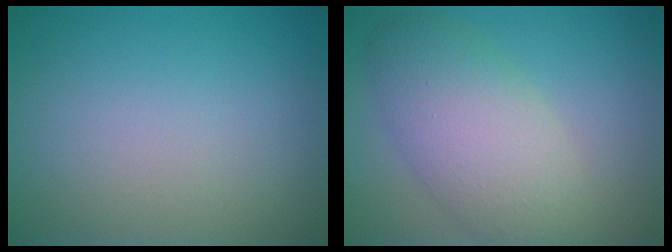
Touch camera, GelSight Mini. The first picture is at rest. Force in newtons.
{"total": 6.5, "press": 6.5, "slide": 0.6}